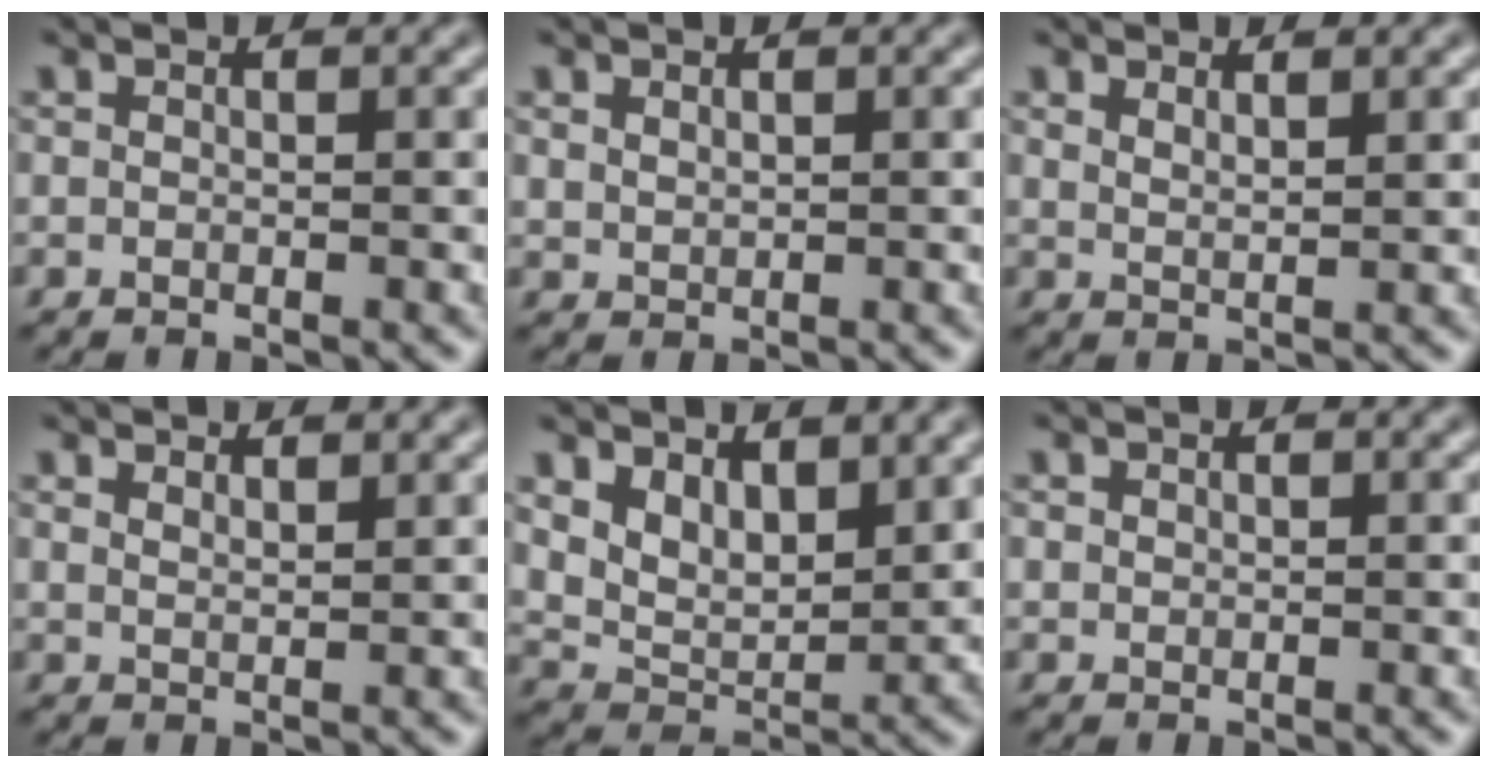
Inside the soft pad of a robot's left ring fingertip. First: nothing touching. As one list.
[{"total": 1.0, "force": [0.5, 0.7, 0.4], "torque": [-0.012, -0.004, 0.014]}, {"total": 1.3, "force": [1.1, 0.3, 0.8], "torque": [-0.017, -0.003, 0.020]}, {"total": 1.7, "force": [1.6, 0.3, 0.5], "torque": [-0.009, -0.001, 0.025]}, {"total": 4.6, "force": [2.6, 2.7, 2.7], "torque": [-0.060, -0.017, 0.047]}, {"total": 0.5, "force": [0.1, 0.5, 0.1], "torque": [0.002, -0.003, 0.004]}]